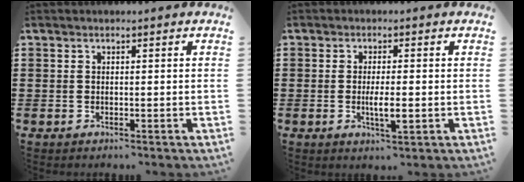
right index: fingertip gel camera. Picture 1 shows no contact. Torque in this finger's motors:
{"motor_torque": [0.96, 0.01, 0.12, 0.05]}